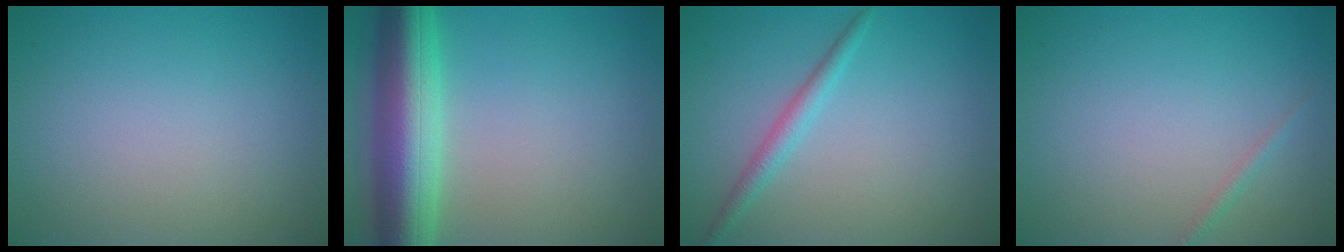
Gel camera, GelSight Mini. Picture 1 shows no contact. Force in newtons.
{"total": 8.9, "press": 8.9, "slide": 0.4}
{"total": 1.8, "press": 1.8, "slide": 0.0}
{"total": 0.7, "press": 0.7, "slide": 0.0}